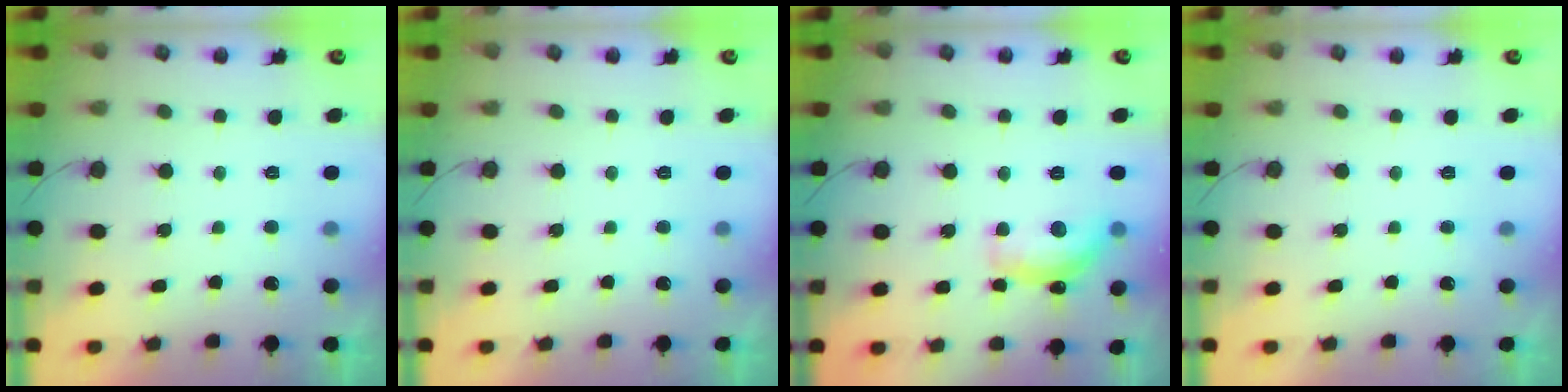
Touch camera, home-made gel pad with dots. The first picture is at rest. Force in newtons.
{"total": 0.0}
{"total": 14.2, "press": 14.2, "slide": 1.0}
{"total": 0.0}